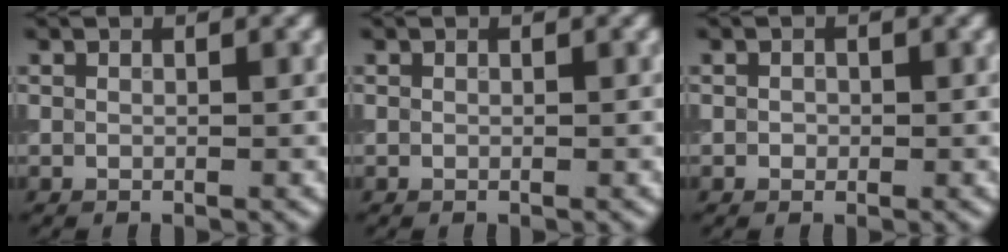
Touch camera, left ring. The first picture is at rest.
{"total": 0.0}
{"total": 0.6, "force": [-0.1, 0.6, 0.3], "torque": [-0.001, -0.002, -0.005]}